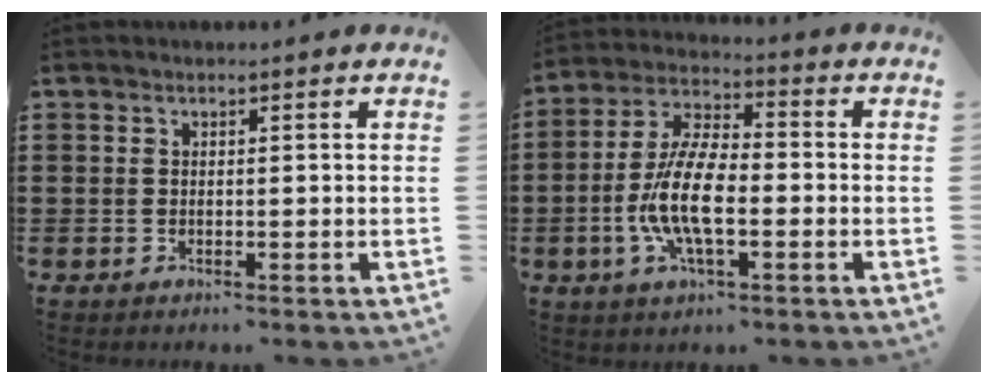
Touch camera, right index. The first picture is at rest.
{"total": 10.4, "force": [-2.6, 3.9, 9.3], "torque": [-0.211, -0.011, -0.054]}